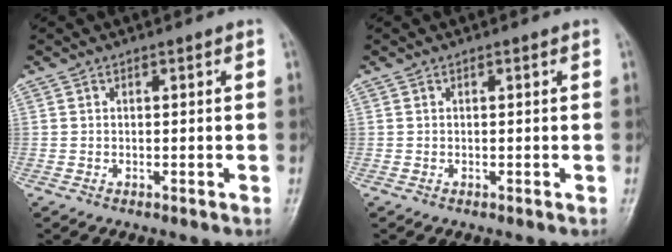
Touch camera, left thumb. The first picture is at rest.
{"total": 0.0}